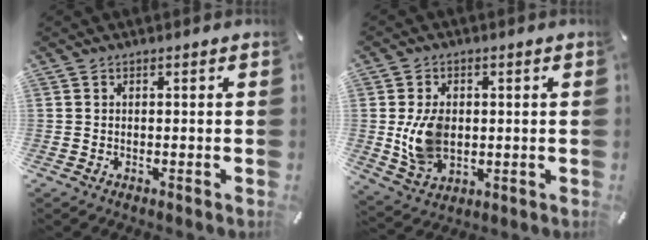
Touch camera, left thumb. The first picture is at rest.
{"total": 10.2, "force": [0.3, 7.5, 6.8], "torque": [-0.139, -0.006, 0.003]}